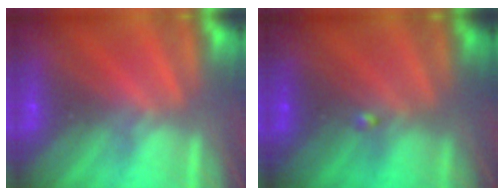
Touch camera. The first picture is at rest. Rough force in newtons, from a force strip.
{"total": 1.9}